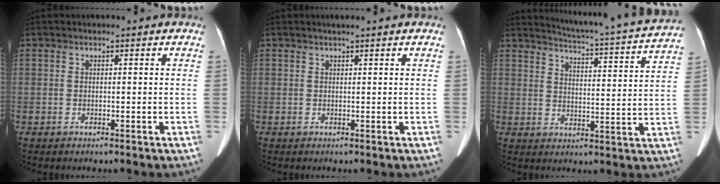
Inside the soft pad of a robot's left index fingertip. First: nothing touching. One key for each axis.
{"total": 1.3, "fx": 1.0, "fy": -0.2, "fz": 0.7, "tx": -0.013, "ty": 0.009, "tz": 0.023}
{"total": 17.8, "fx": 16.9, "fy": -0.5, "fz": 5.6, "tx": -0.099, "ty": -0.047, "tz": 0.208}